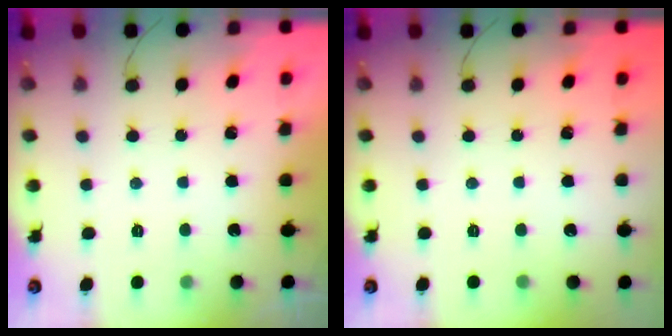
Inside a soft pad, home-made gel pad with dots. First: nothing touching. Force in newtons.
{"total": 0.0}